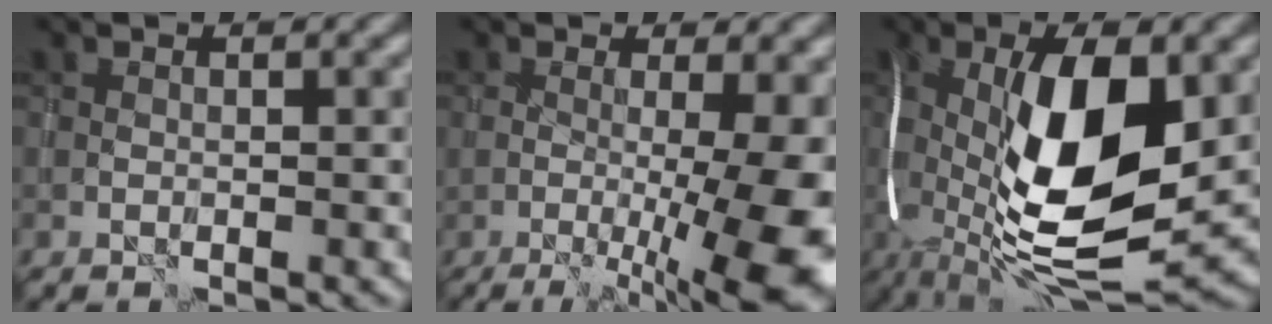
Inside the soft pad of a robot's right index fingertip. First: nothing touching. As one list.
[{"total": 12.8, "force": [-1.8, 3.8, 12.1], "torque": [-0.129, -0.009, -0.024]}, {"total": 15.5, "force": [-0.9, 6.4, 14.1], "torque": [-0.263, -0.005, -0.022]}]